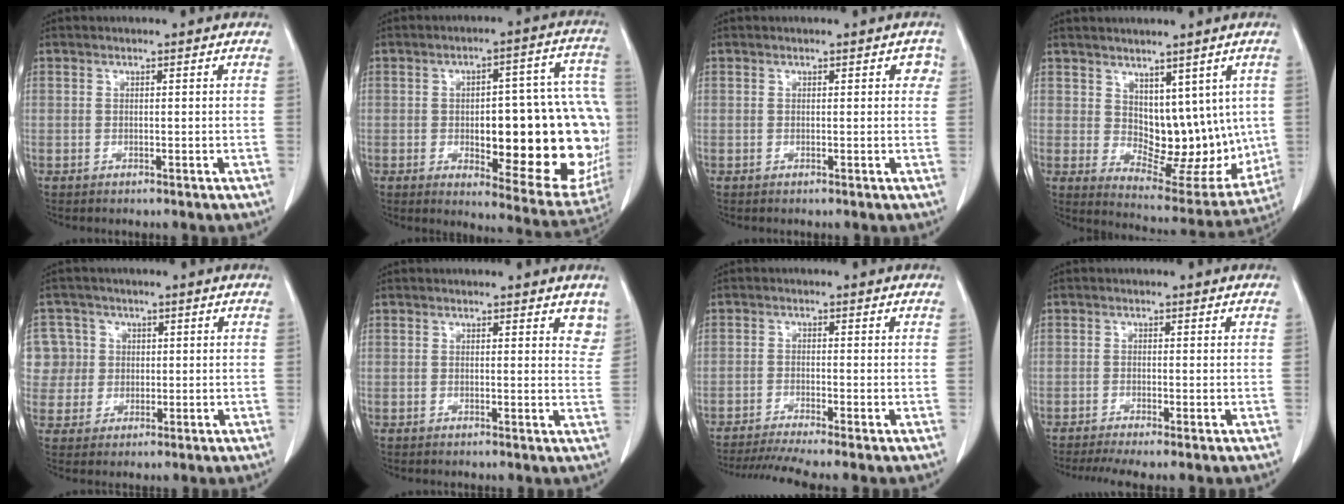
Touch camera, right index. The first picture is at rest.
{"total": 25.4, "force": [-2.6, 7.7, 24.1], "torque": [-0.215, 0.029, -0.008]}
{"total": 1.8, "force": [0.8, 1.0, 1.3], "torque": [-0.003, 0.008, 0.007]}
{"total": 11.9, "force": [2.7, 7.1, 9.2], "torque": [-0.104, -0.004, 0.063]}
{"total": 8.3, "force": [1.7, 8.1, 0.5], "torque": [-0.017, 0.034, 0.045]}
{"total": 4.0, "force": [3.3, 1.5, 1.6], "torque": [0.000, -0.011, 0.026]}
{"total": 6.3, "force": [-5.2, -1.0, 3.3], "torque": [-0.055, -0.013, -0.089]}
{"total": 3.5, "force": [-2.4, 0.4, 2.5], "torque": [-0.045, -0.009, -0.043]}